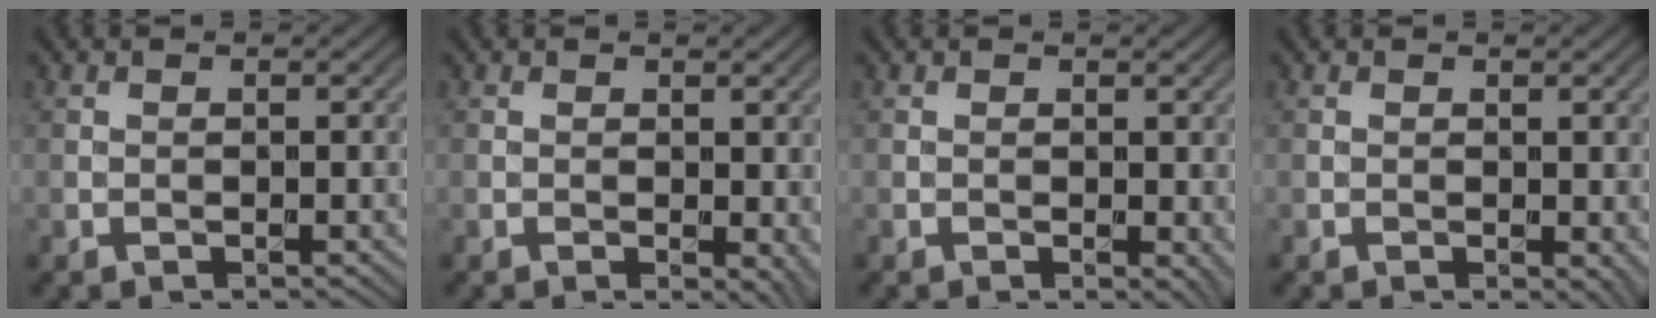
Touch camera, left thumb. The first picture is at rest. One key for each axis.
{"total": 2.6, "fx": -0.1, "fy": 1.4, "fz": 2.2, "tx": -0.022, "ty": -0.006, "tz": 0.001}
{"total": 1.7, "fx": 0.0, "fy": 0.9, "fz": 1.4, "tx": -0.014, "ty": -0.008, "tz": 0.002}
{"total": 1.8, "fx": -0.2, "fy": 1.0, "fz": 1.5, "tx": -0.016, "ty": -0.008, "tz": 0.000}